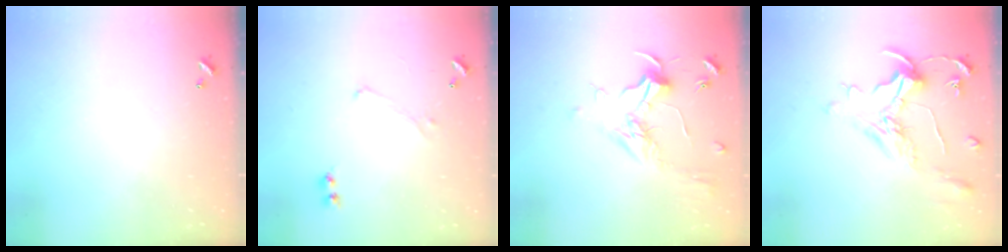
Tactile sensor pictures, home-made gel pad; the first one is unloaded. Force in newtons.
{"total": 0.0}
{"total": 1.8, "press": 1.6, "slide": 0.7}
{"total": 1.6, "press": 1.4, "slide": 0.7}